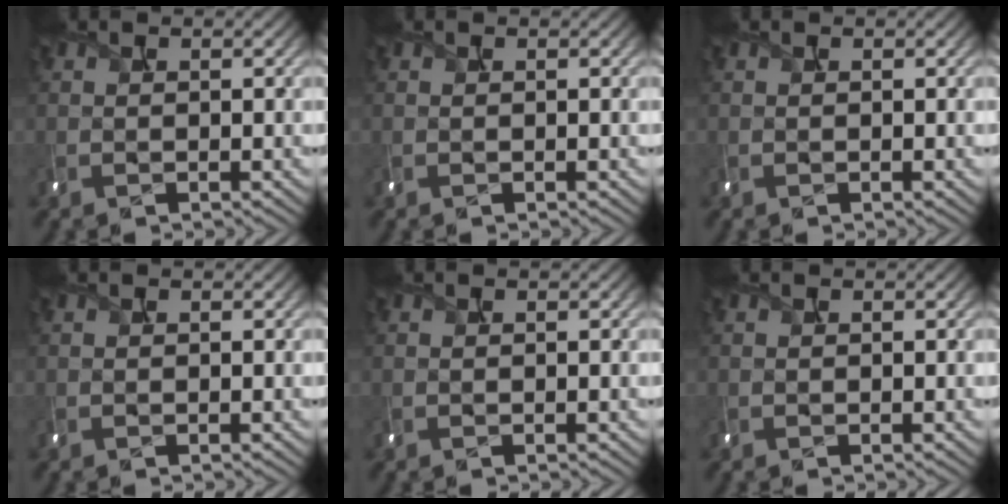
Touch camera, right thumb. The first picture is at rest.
{"total": 0.0}
{"total": 0.0}
{"total": 0.0}
{"total": 0.0}
{"total": 0.0}